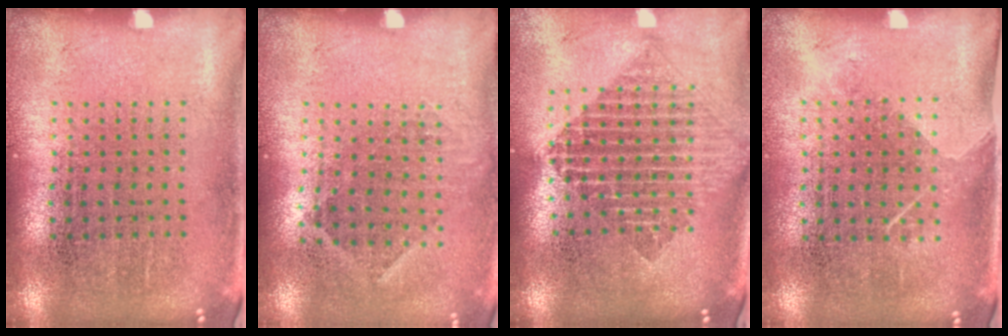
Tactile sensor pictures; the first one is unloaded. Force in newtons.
{"total": 0.9, "press": 0.7, "slide": 0.5}
{"total": 2.0, "press": 1.7, "slide": 1.2}
{"total": 1.2, "press": 0.9, "slide": 0.8}